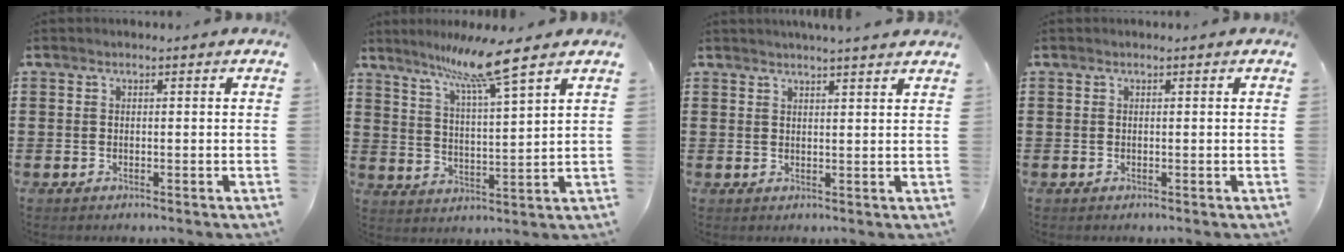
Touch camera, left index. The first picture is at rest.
{"total": 9.8, "force": [7.7, -0.4, 6.1], "torque": [-0.134, -0.032, 0.128]}
{"total": 2.3, "force": [2.2, -0.4, 0.5], "torque": [-0.014, -0.004, 0.041]}
{"total": 0.0}